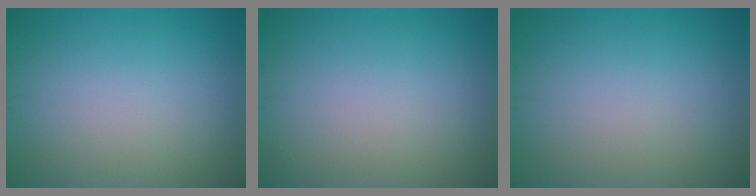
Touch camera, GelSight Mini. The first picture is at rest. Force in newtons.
{"total": 0.0}
{"total": 0.0}